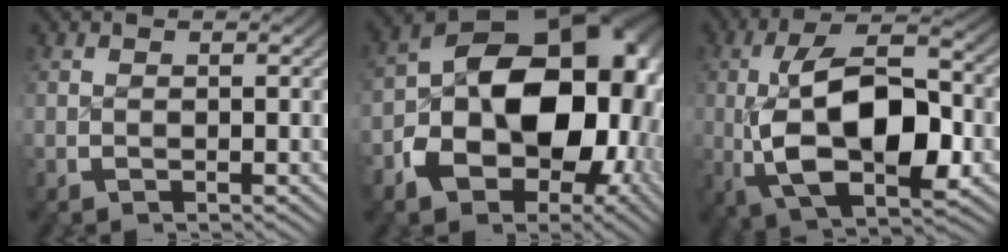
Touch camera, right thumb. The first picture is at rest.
{"total": 21.9, "force": [-1.8, 14.7, 16.1], "torque": [-0.256, -0.057, -0.011]}
{"total": 14.6, "force": [-1.2, 8.4, 11.9], "torque": [-0.232, -0.041, 0.001]}